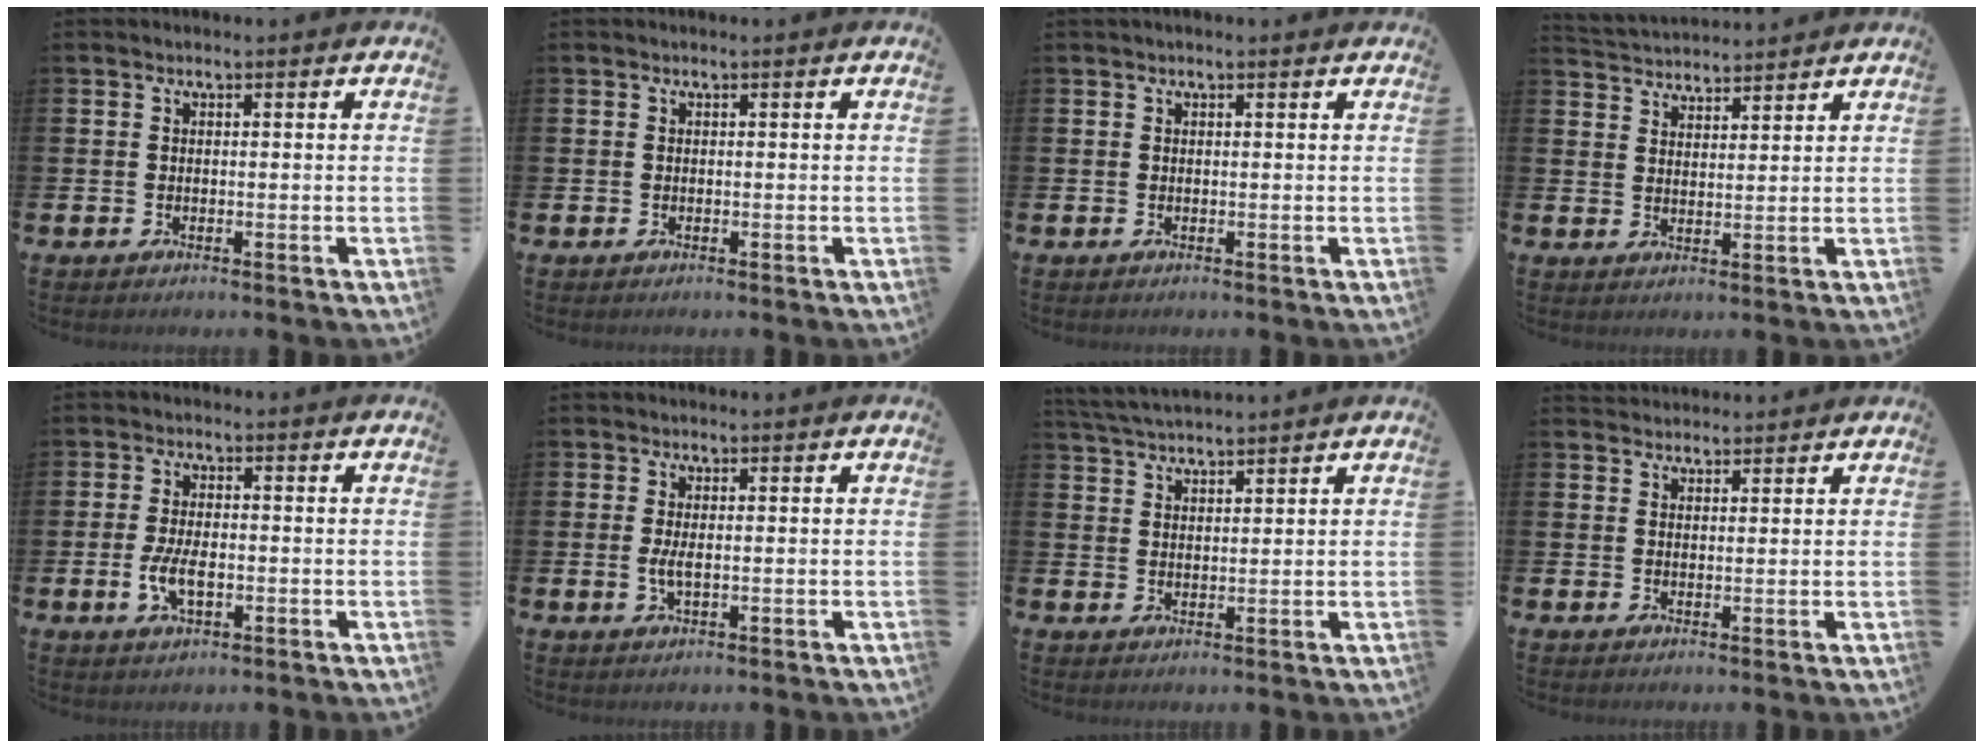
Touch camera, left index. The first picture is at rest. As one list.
[{"total": 0.0}, {"total": 0.0}, {"total": 3.7, "force": [3.6, 0.4, -0.5], "torque": [-0.009, -0.020, 0.068]}, {"total": 4.5, "force": [-0.8, 2.2, 3.9], "torque": [-0.060, -0.003, -0.018]}, {"total": 1.8, "force": [0.0, 0.5, 1.8], "torque": [-0.026, -0.003, -0.002]}, {"total": 3.6, "force": [3.6, 0.1, 0.5], "torque": [-0.024, -0.012, 0.068]}, {"total": 2.2, "force": [2.2, 0.5, -0.2], "torque": [0.009, -0.009, 0.039]}]